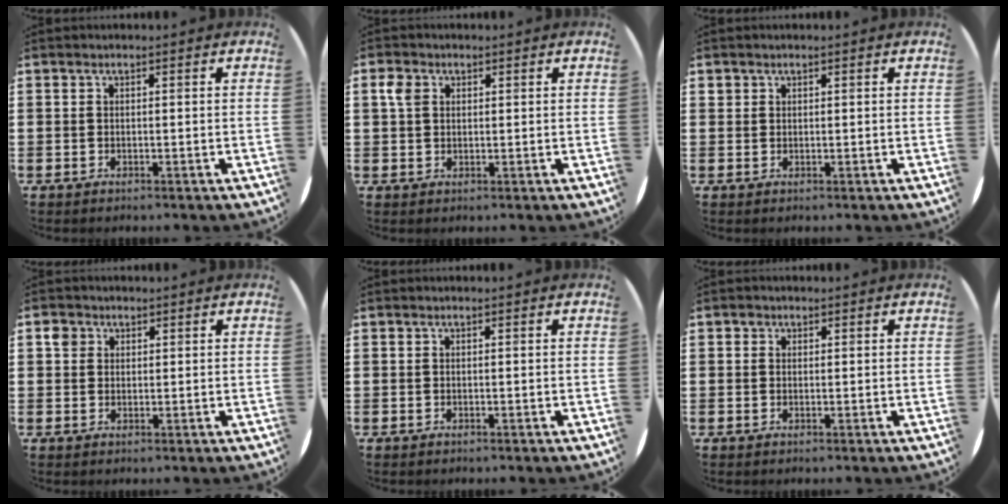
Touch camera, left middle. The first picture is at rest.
{"total": 2.7, "force": [1.3, 1.9, 1.3], "torque": [-0.021, 0.006, 0.022]}
{"total": 0.7, "force": [0.5, 0.5, -0.1], "torque": [0.002, 0.004, 0.011]}
{"total": 1.9, "force": [1.3, 1.4, 0.3], "torque": [0.009, -0.003, 0.022]}
{"total": 0.0}
{"total": 0.8, "force": [0.4, 0.7, 0.1], "torque": [0.007, 0.002, 0.007]}